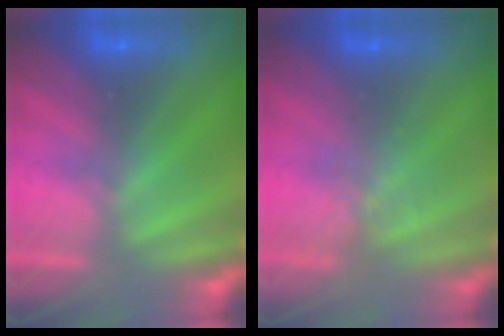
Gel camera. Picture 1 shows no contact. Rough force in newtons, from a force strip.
{"total": 1.5}